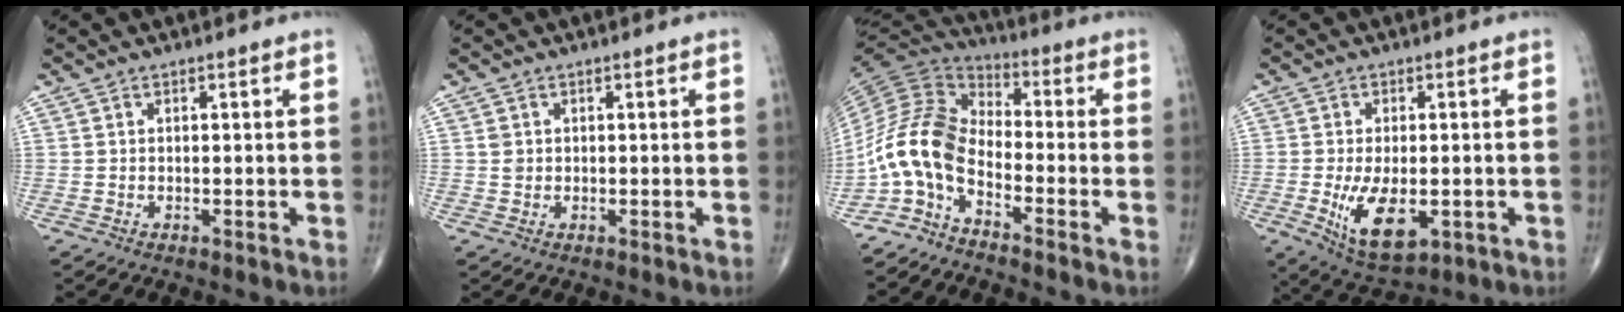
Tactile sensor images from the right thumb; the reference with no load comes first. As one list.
[{"total": 1.3, "force": [0.2, 1.2, 0.6], "torque": [-0.008, 0.000, 0.007]}, {"total": 10.7, "force": [-5.2, 5.3, 7.7], "torque": [-0.157, 0.067, -0.124]}, {"total": 10.5, "force": [-2.4, 5.3, 8.7], "torque": [-0.147, -0.015, -0.026]}]